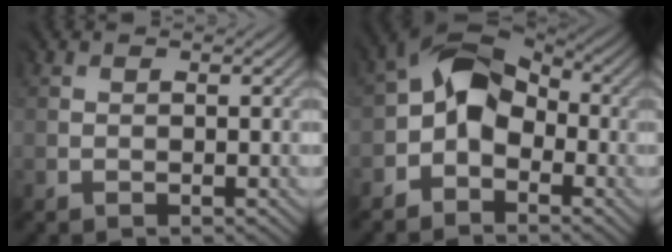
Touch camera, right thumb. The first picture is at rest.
{"total": 7.9, "force": [-0.8, 5.7, 5.4], "torque": [-0.099, 0.015, -0.035]}